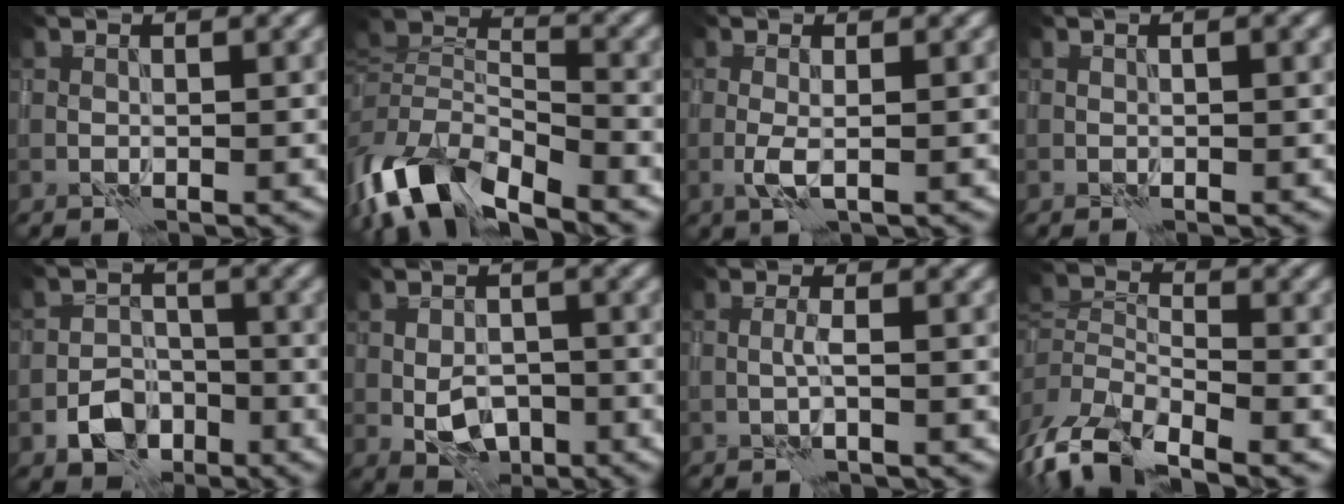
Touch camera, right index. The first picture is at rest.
{"total": 10.4, "force": [-6.1, 4.4, 7.2], "torque": [-0.137, -0.009, -0.121]}
{"total": 1.5, "force": [-0.2, 0.4, 1.5], "torque": [-0.030, -0.001, -0.009]}
{"total": 0.6, "force": [0.1, 0.4, 0.4], "torque": [-0.004, 0.000, 0.001]}
{"total": 3.6, "force": [-2.0, 2.6, 1.5], "torque": [-0.016, -0.001, -0.039]}
{"total": 3.4, "force": [-1.2, 2.2, 2.4], "torque": [-0.036, -0.003, -0.018]}
{"total": 0.7, "force": [-0.1, -0.1, 0.7], "torque": [-0.012, 0.002, -0.004]}
{"total": 7.3, "force": [-4.7, 3.4, 4.5], "torque": [-0.080, -0.008, -0.095]}